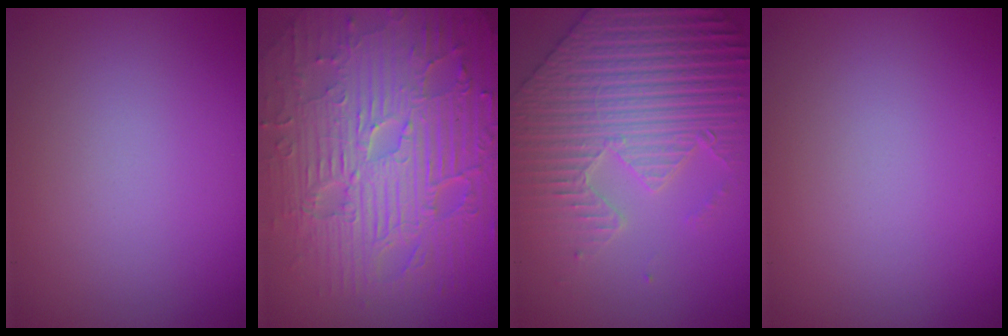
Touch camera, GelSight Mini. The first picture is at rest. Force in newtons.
{"total": 11.4, "press": 7.4, "slide": 8.7}
{"total": 7.5, "press": 6.1, "slide": 4.4}
{"total": 0.0}